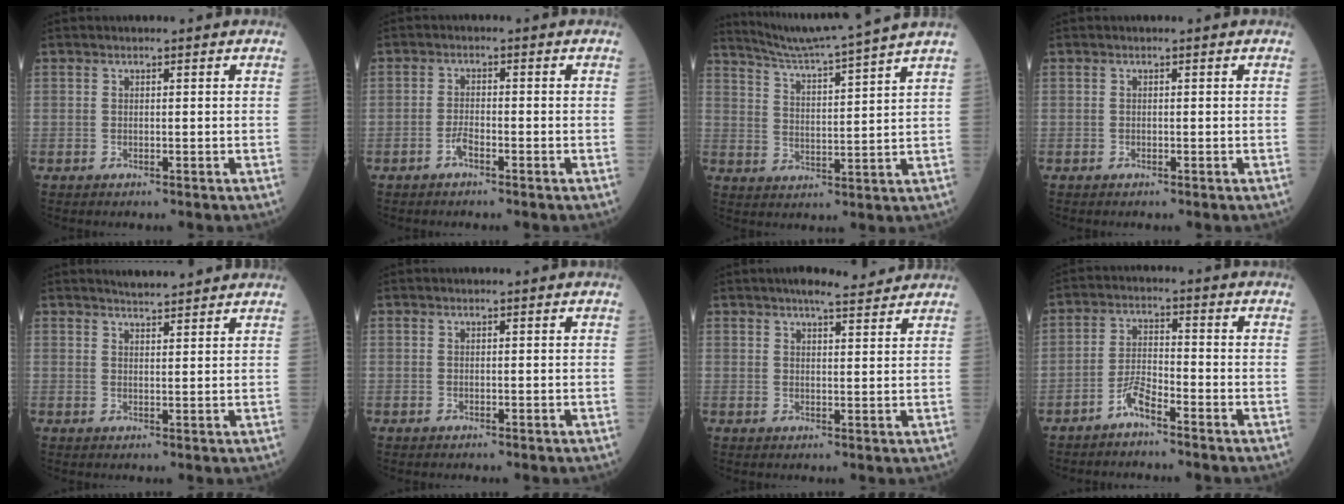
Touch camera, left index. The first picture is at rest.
{"total": 2.0, "force": [-1.4, 0.4, 1.3], "torque": [-0.028, 0.000, -0.027]}
{"total": 13.4, "force": [12.1, -2.8, 5.1], "torque": [-0.099, -0.021, 0.184]}
{"total": 0.0}
{"total": 4.3, "force": [4.1, 0.3, 1.1], "torque": [-0.023, 0.015, 0.060]}
{"total": 0.0}
{"total": 6.1, "force": [5.4, 0.9, 2.7], "torque": [-0.043, 0.016, 0.072]}
{"total": 4.0, "force": [-3.2, 0.5, 2.3], "torque": [-0.050, -0.001, -0.064]}